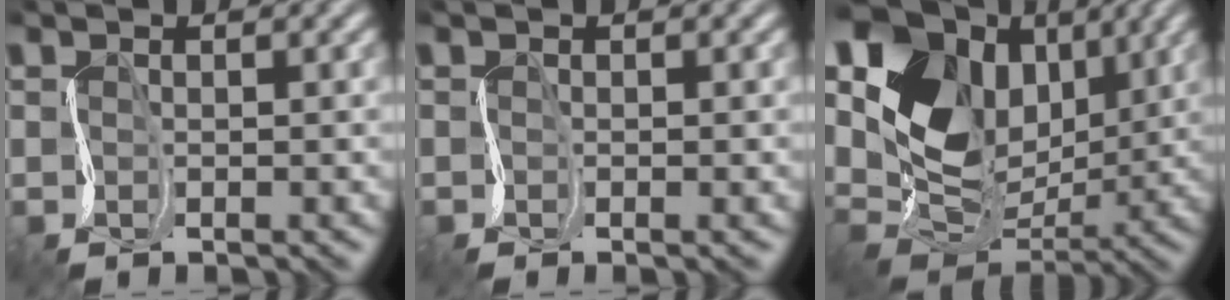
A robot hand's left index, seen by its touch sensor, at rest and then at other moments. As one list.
[{"total": 1.2, "force": [-0.2, 0.3, 1.1], "torque": [-0.009, -0.002, -0.003]}, {"total": 13.1, "force": [4.9, 9.9, 7.0], "torque": [-0.149, 0.019, 0.087]}]